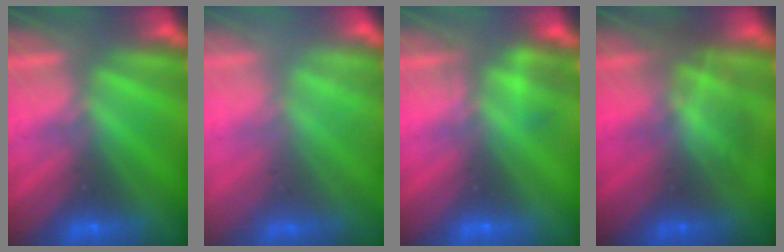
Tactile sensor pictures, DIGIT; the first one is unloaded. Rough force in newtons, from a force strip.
{"total": 2.1}
{"total": 2.2}
{"total": 2.9}